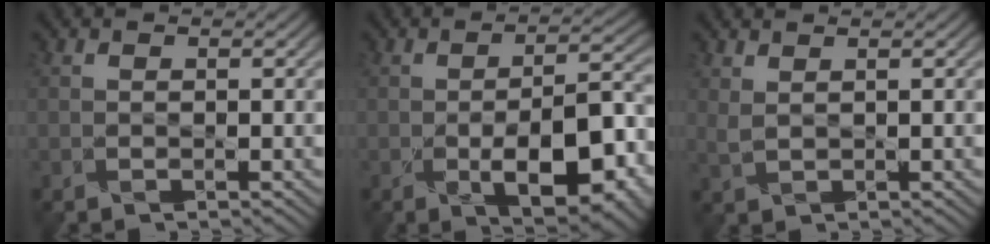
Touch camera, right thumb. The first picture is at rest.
{"total": 10.7, "force": [-4.2, 4.0, 8.9], "torque": [-0.133, -0.001, -0.060]}
{"total": 1.7, "force": [1.7, 0.1, 0.4], "torque": [-0.020, 0.003, 0.040]}